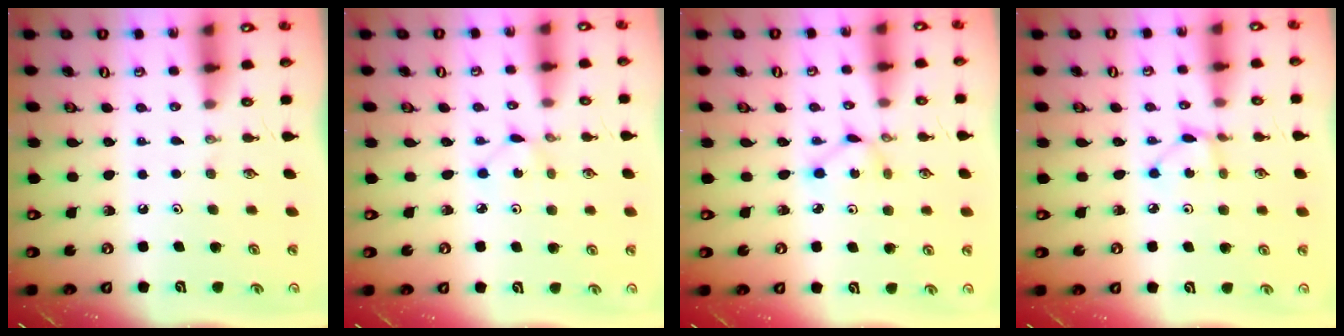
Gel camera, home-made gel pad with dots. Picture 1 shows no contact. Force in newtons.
{"total": 1.2, "press": 1.2, "slide": 0.2}
{"total": 3.0, "press": 3.0, "slide": 0.1}
{"total": 3.6, "press": 3.6, "slide": 0.4}